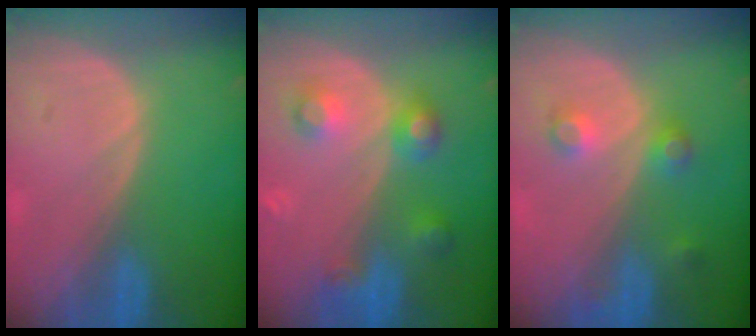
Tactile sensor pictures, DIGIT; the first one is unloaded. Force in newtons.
{"total": 5.6, "press": 5.6, "slide": 0.3}
{"total": 3.8, "press": 3.5, "slide": 1.6}